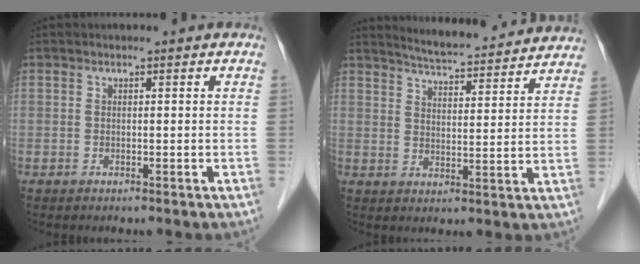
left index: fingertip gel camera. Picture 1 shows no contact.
{"total": 14.9, "force": [14.1, 1.5, 4.6], "torque": [-0.068, 0.004, 0.182]}